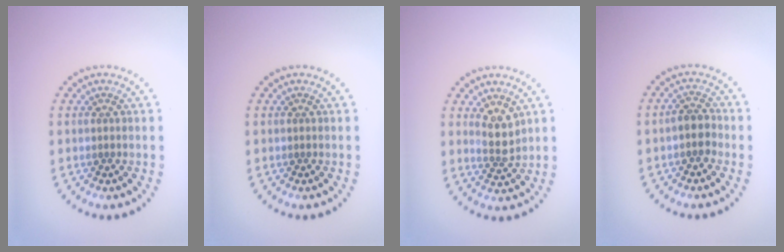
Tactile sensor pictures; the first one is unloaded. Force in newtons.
{"total": 0.0}
{"total": 2.4, "press": 2.1, "slide": 1.2}
{"total": 2.0, "press": 1.7, "slide": 0.9}